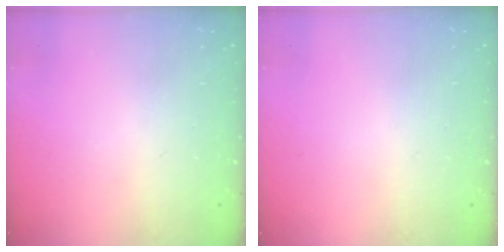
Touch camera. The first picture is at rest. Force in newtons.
{"total": 0.0}